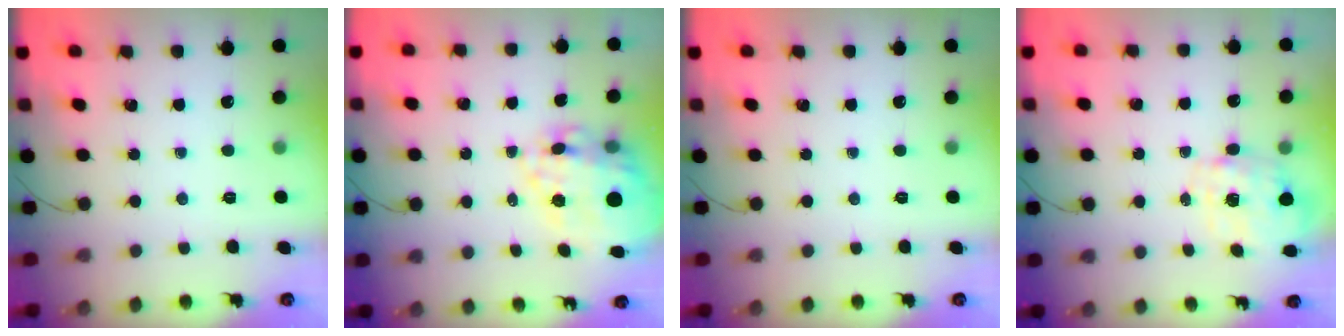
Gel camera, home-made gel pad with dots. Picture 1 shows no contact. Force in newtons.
{"total": 19.2, "press": 18.8, "slide": 3.7}
{"total": 0.0}
{"total": 2.8, "press": 2.7, "slide": 0.9}